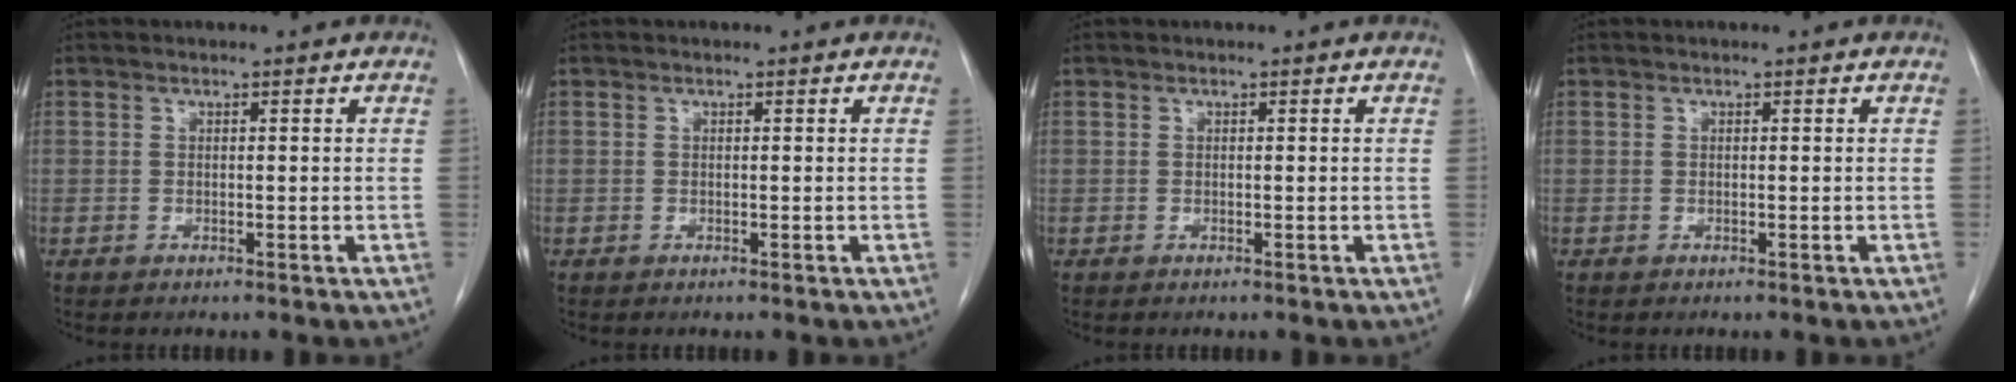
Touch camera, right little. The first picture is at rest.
{"total": 0.0}
{"total": 0.0}
{"total": 0.0}